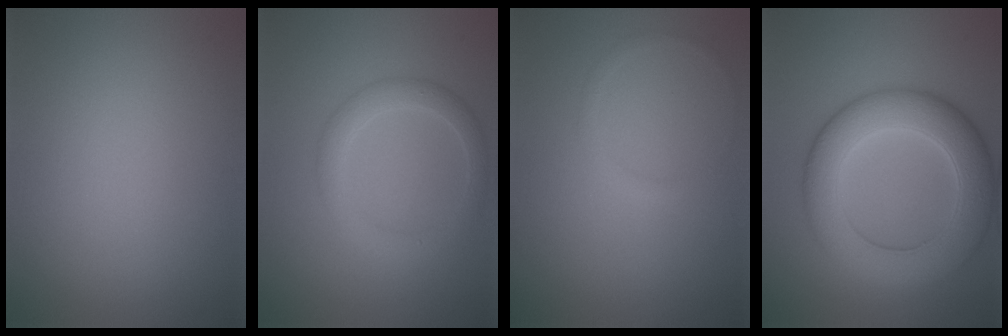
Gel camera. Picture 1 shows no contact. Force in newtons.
{"total": 2.8, "press": 2.8, "slide": 0.0}
{"total": 0.8, "press": 0.8, "slide": 0.1}
{"total": 8.7, "press": 8.7, "slide": 0.2}